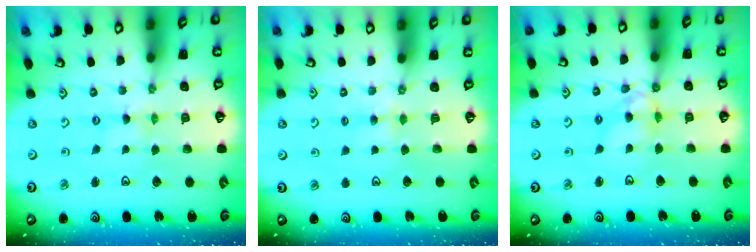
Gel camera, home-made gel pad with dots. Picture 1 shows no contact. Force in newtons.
{"total": 3.5, "press": 3.5, "slide": 0.4}
{"total": 9.0, "press": 9.0, "slide": 0.8}